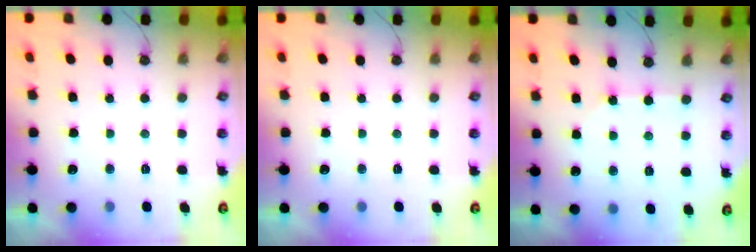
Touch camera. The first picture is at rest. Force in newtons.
{"total": 0.0}
{"total": 2.7, "press": 2.7, "slide": 0.5}